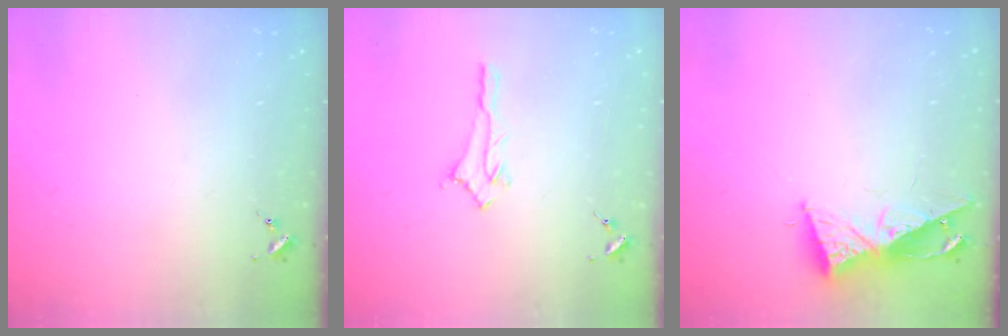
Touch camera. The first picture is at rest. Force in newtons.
{"total": 2.8, "press": 2.8, "slide": 0.3}
{"total": 8.7, "press": 8.7, "slide": 0.6}